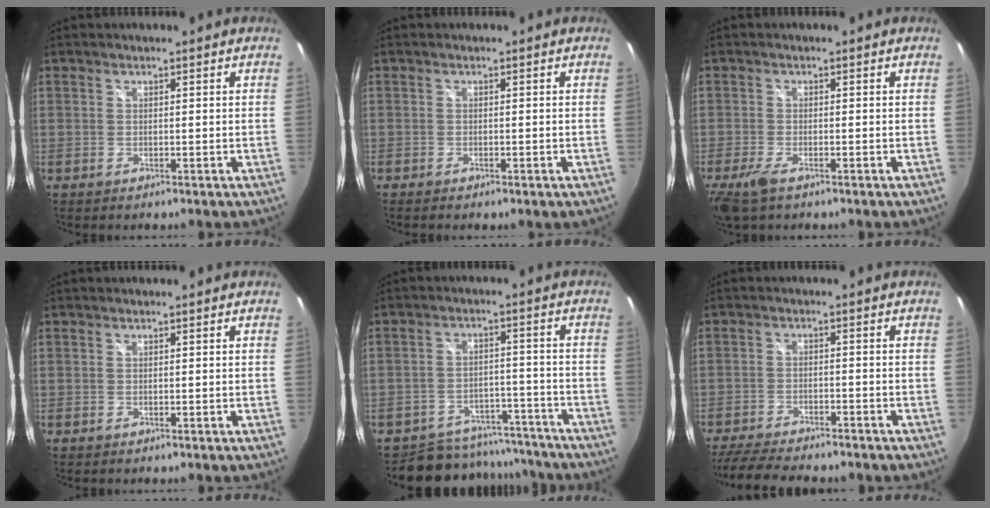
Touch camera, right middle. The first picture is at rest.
{"total": 1.6, "force": [-1.2, 0.3, 1.1], "torque": [-0.017, -0.008, -0.017]}
{"total": 4.4, "force": [-2.9, 1.4, 3.0], "torque": [-0.075, -0.016, -0.054]}
{"total": 0.0}
{"total": 13.5, "force": [-11.8, 6.3, 2.3], "torque": [-0.064, 0.026, -0.147]}
{"total": 12.8, "force": [-11.1, 2.7, 5.7], "torque": [-0.130, -0.030, -0.177]}